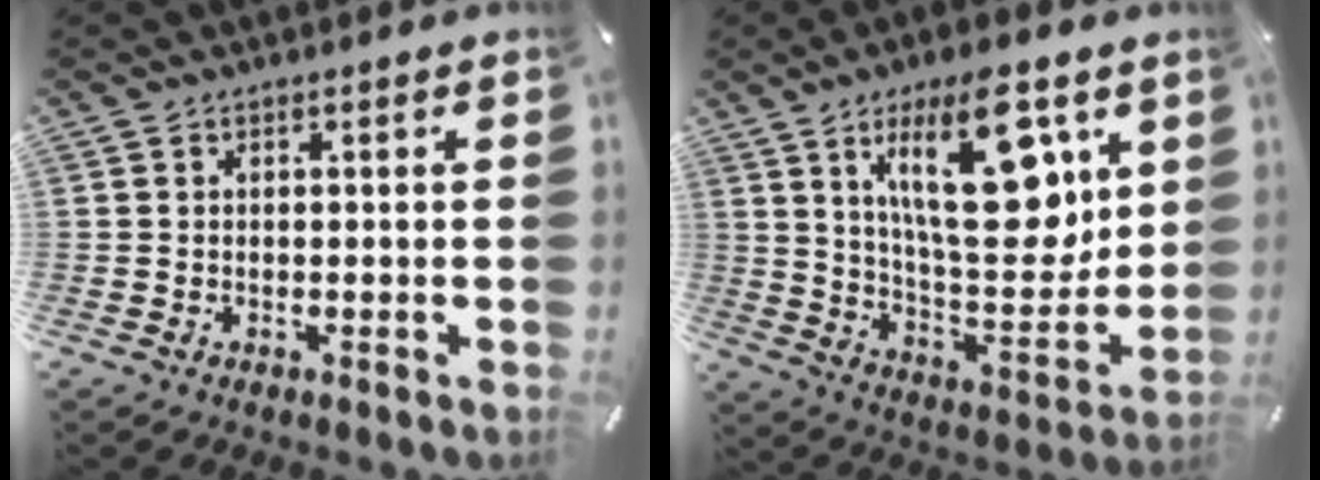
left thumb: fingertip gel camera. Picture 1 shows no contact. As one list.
[{"total": 23.5, "force": [10.4, 9.8, 18.7], "torque": [-0.298, -0.050, 0.158]}]